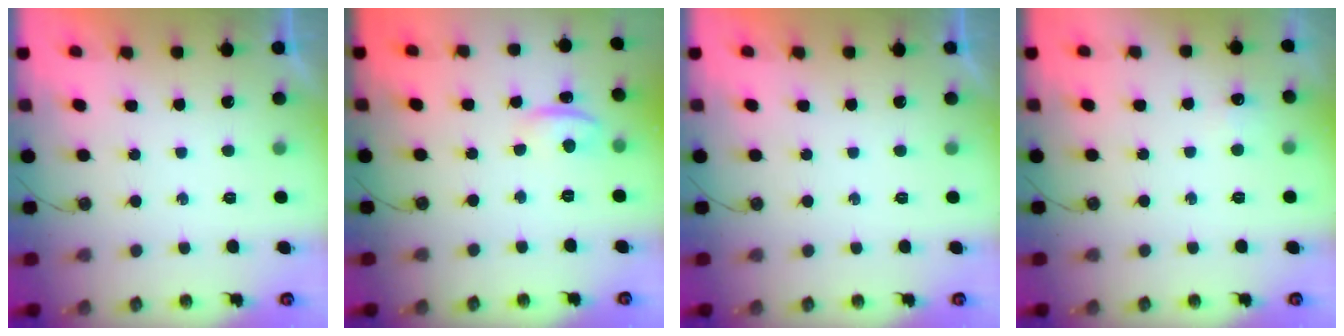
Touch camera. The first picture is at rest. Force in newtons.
{"total": 11.6, "press": 2.8, "slide": 11.2}
{"total": 0.0}
{"total": 4.6, "press": 4.5, "slide": 1.1}